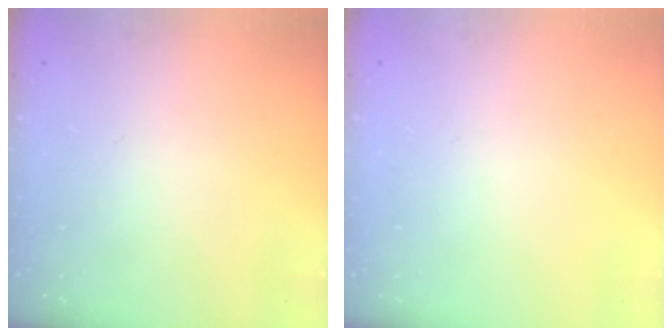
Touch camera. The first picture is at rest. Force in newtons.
{"total": 0.0}